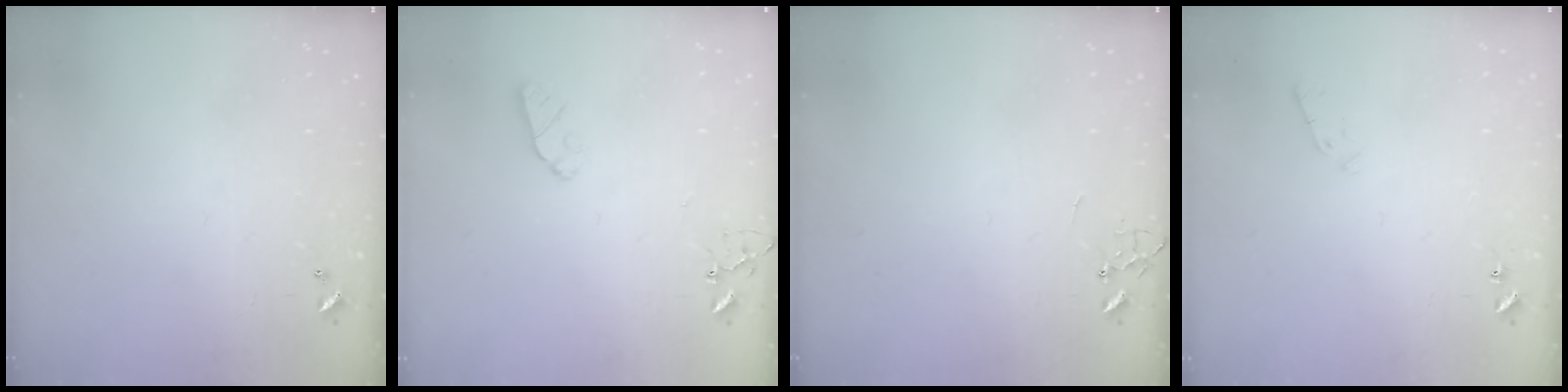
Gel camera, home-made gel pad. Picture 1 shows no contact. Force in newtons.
{"total": 5.5, "press": 5.5, "slide": 0.5}
{"total": 0.0}
{"total": 4.5, "press": 4.5, "slide": 0.4}